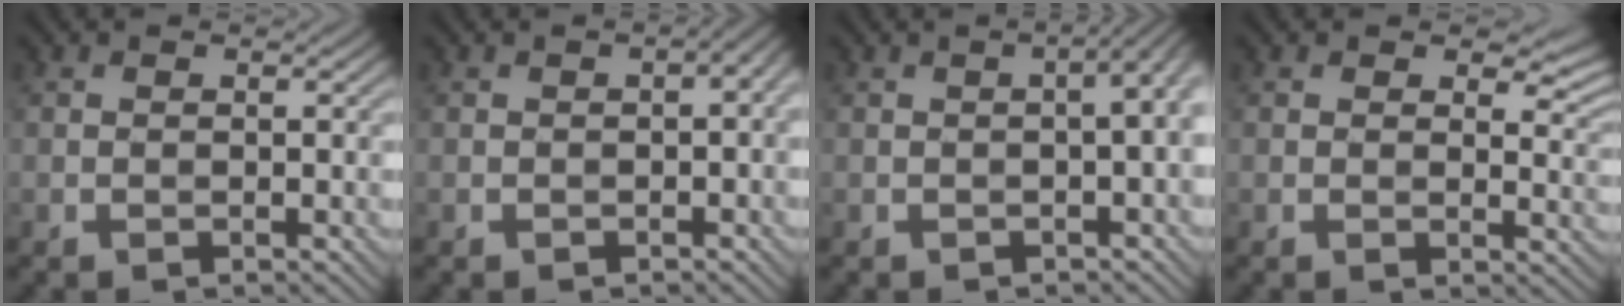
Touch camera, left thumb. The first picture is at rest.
{"total": 3.6, "force": [-0.6, 1.5, 3.2], "torque": [-0.045, -0.001, 0.000]}
{"total": 4.6, "force": [-0.1, 1.3, 4.4], "torque": [-0.050, 0.014, -0.002]}
{"total": 4.7, "force": [2.4, 2.3, 3.3], "torque": [-0.046, -0.005, 0.035]}